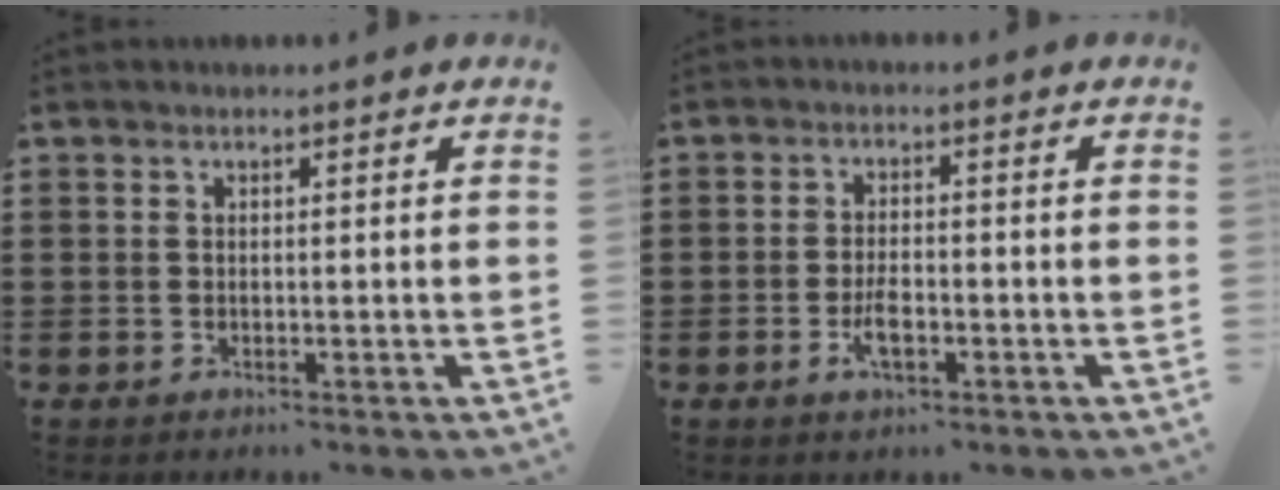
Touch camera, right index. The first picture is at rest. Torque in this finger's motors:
{"motor_torque": [1.37, 0.77, 0.27, 0.08]}